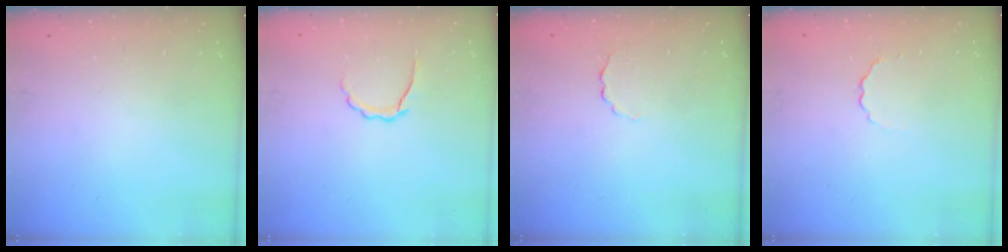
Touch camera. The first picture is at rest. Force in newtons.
{"total": 5.0, "press": 4.9, "slide": 1.1}
{"total": 2.0, "press": 1.9, "slide": 0.5}
{"total": 2.2, "press": 2.1, "slide": 0.8}